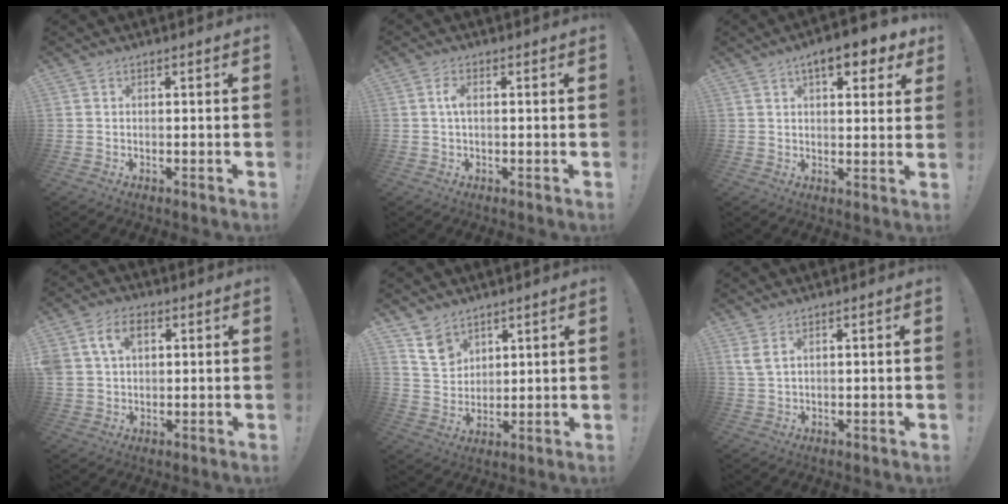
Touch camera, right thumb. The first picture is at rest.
{"total": 2.9, "force": [0.1, 1.2, 2.7], "torque": [-0.051, 0.008, 0.001]}
{"total": 8.5, "force": [4.9, 3.1, 6.3], "torque": [-0.078, -0.020, 0.079]}
{"total": 8.7, "force": [3.3, 6.0, 5.3], "torque": [-0.098, 0.007, 0.063]}
{"total": 8.9, "force": [5.9, 6.3, 2.3], "torque": [-0.026, -0.038, 0.116]}
{"total": 3.2, "force": [1.8, 0.6, 2.5], "torque": [-0.055, -0.003, 0.034]}